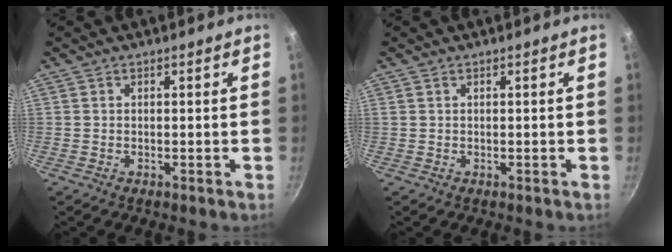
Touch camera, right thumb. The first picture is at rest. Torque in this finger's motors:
{"motor_torque": [0.07, -0.30, -0.23, -0.10, -0.02]}